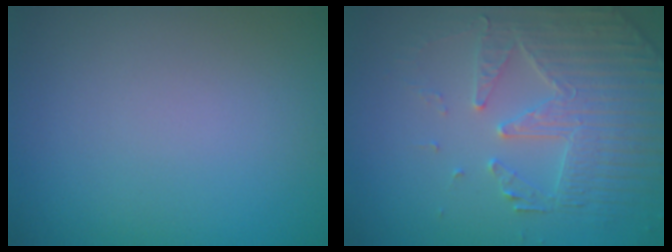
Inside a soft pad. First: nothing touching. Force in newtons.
{"total": 4.4, "press": 4.2, "slide": 1.3}